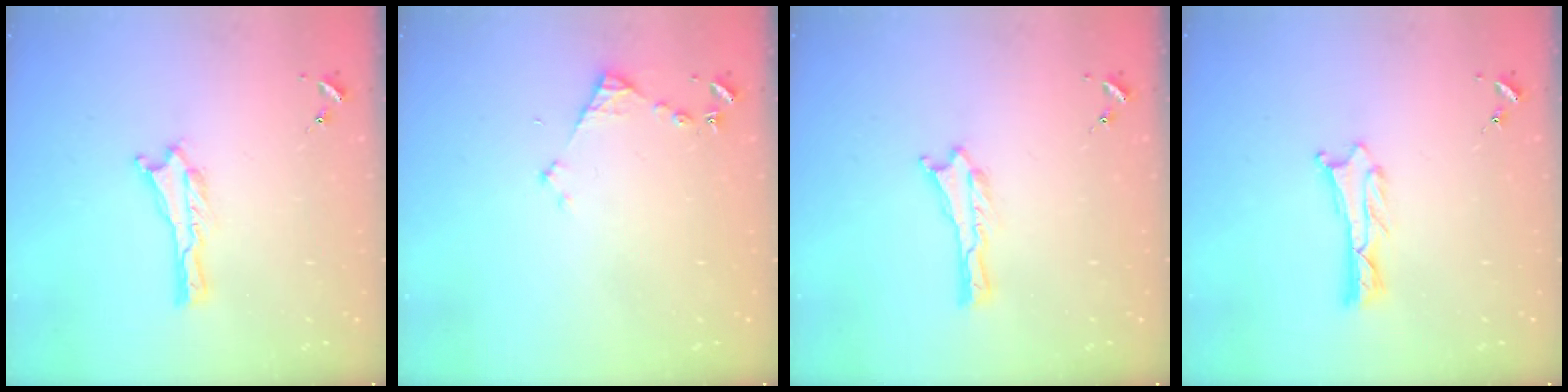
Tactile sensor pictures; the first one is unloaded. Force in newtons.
{"total": 3.2, "press": 3.2, "slide": 0.3}
{"total": 0.0}
{"total": 1.2, "press": 1.2, "slide": 0.0}